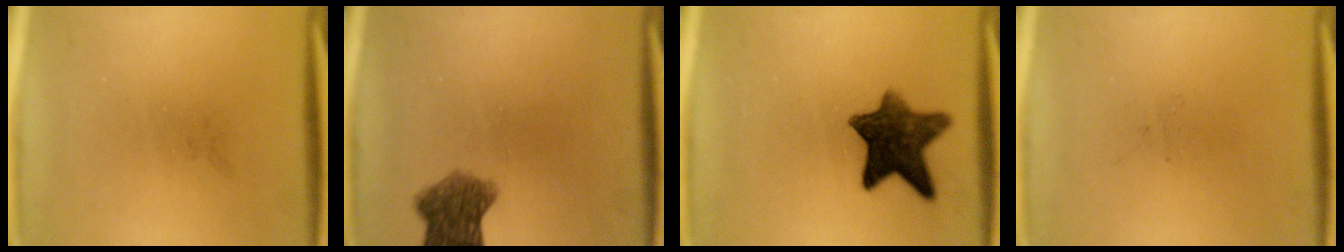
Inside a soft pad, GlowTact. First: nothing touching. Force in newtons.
{"total": 6.7}
{"total": 10.2}
{"total": 0.0}